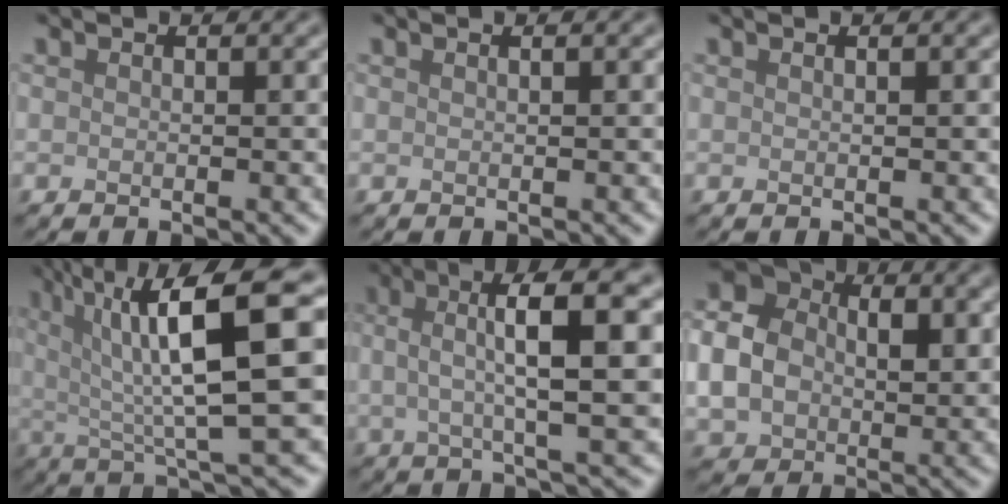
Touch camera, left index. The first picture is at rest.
{"total": 1.0, "force": [0.5, 0.3, 0.8], "torque": [-0.010, 0.003, 0.003]}
{"total": 0.7, "force": [0.4, 0.2, 0.6], "torque": [-0.006, 0.005, 0.002]}
{"total": 12.5, "force": [3.5, 3.0, 11.6], "torque": [-0.167, 0.019, 0.059]}
{"total": 8.2, "force": [1.7, 1.7, 7.8], "torque": [-0.111, 0.021, 0.022]}
{"total": 8.2, "force": [0.4, 6.3, 5.3], "torque": [-0.116, 0.000, 0.006]}